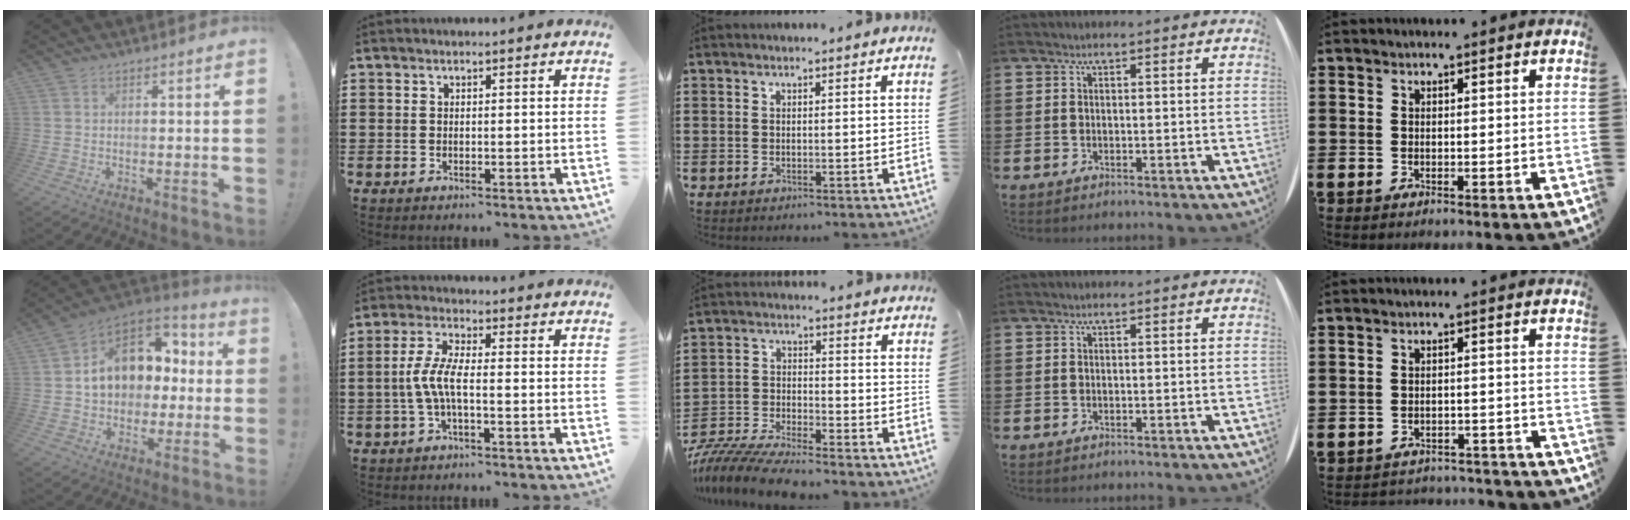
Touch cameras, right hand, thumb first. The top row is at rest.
{"thumb": {"total": 14.0, "force": [2.8, 11.5, 7.6], "torque": [-0.105, -0.008, 0.063]}, "index": {"total": 5.5, "force": [-1.4, 1.5, 5.1], "torque": [-0.126, -0.007, -0.037]}, "middle": {"total": 7.2, "force": [-7.0, 0.2, 1.7], "torque": [-0.040, -0.001, -0.139]}, "little": {"total": 1.9, "force": [-1.9, 0.1, -0.1], "torque": [-0.006, 0.003, -0.043]}}